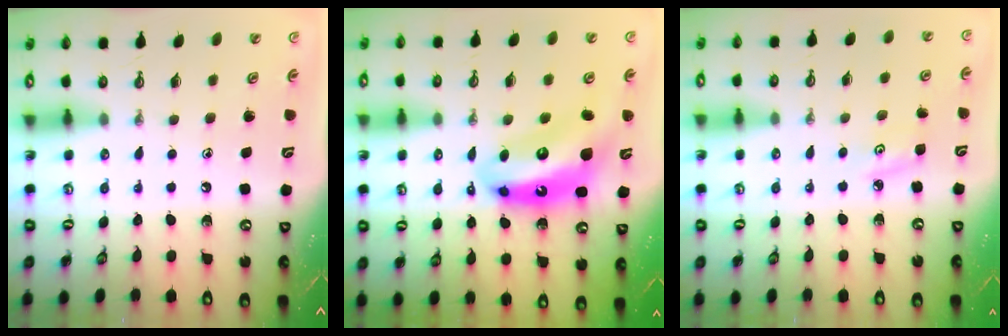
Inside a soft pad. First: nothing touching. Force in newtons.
{"total": 13.8, "press": 13.7, "slide": 1.3}
{"total": 3.4, "press": 3.4, "slide": 0.4}